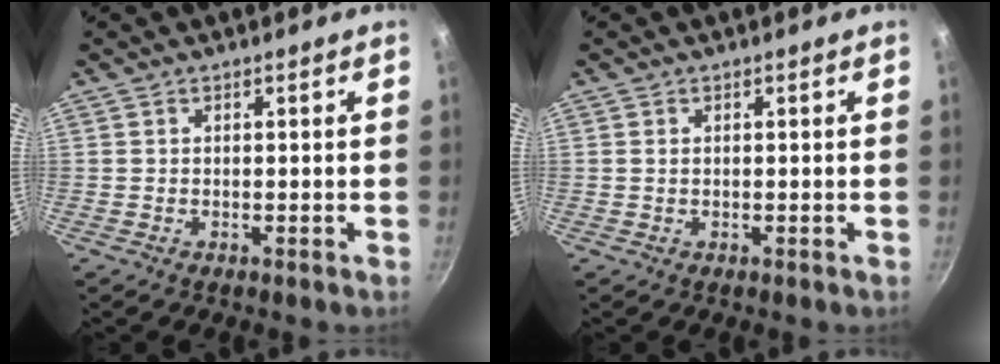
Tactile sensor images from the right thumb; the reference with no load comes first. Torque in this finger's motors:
{"motor_torque": [-0.07, -0.08, 0.12, 0.46, -0.02]}